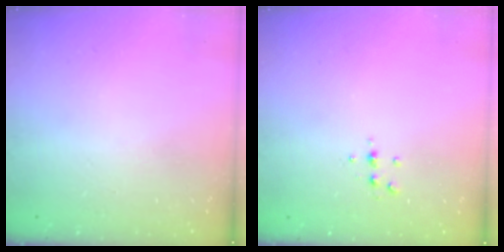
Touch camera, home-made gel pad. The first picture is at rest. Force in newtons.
{"total": 5.3, "press": 5.2, "slide": 1.0}